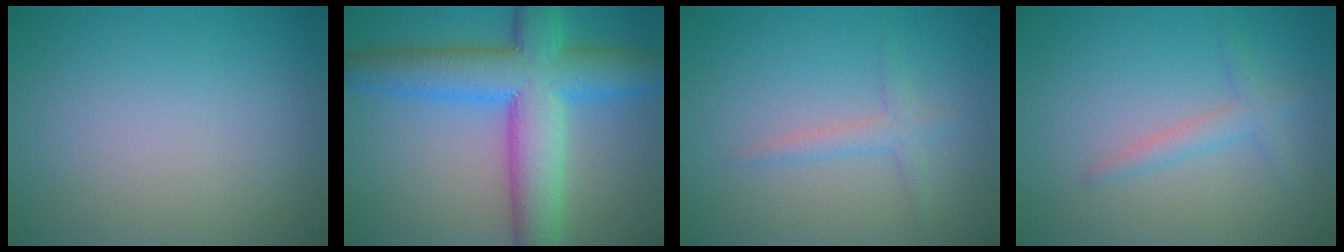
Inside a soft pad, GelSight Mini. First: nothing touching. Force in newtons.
{"total": 10.2, "press": 10.2, "slide": 0.1}
{"total": 1.7, "press": 1.7, "slide": 0.0}
{"total": 1.7, "press": 1.7, "slide": 0.1}